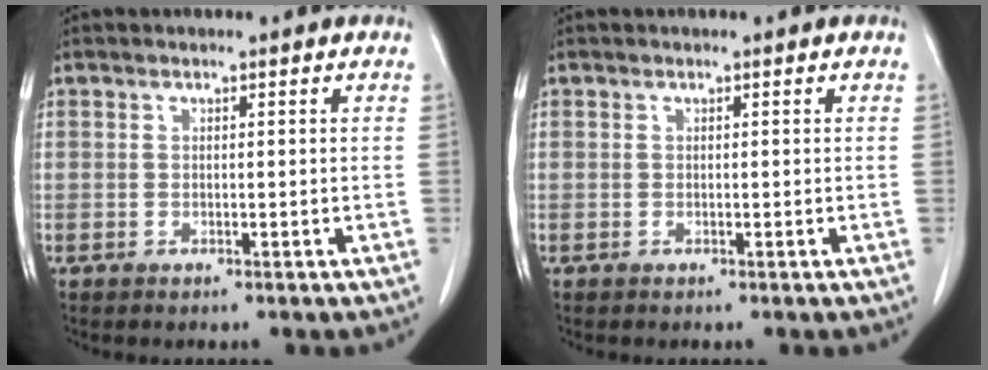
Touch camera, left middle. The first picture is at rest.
{"total": 0.0}